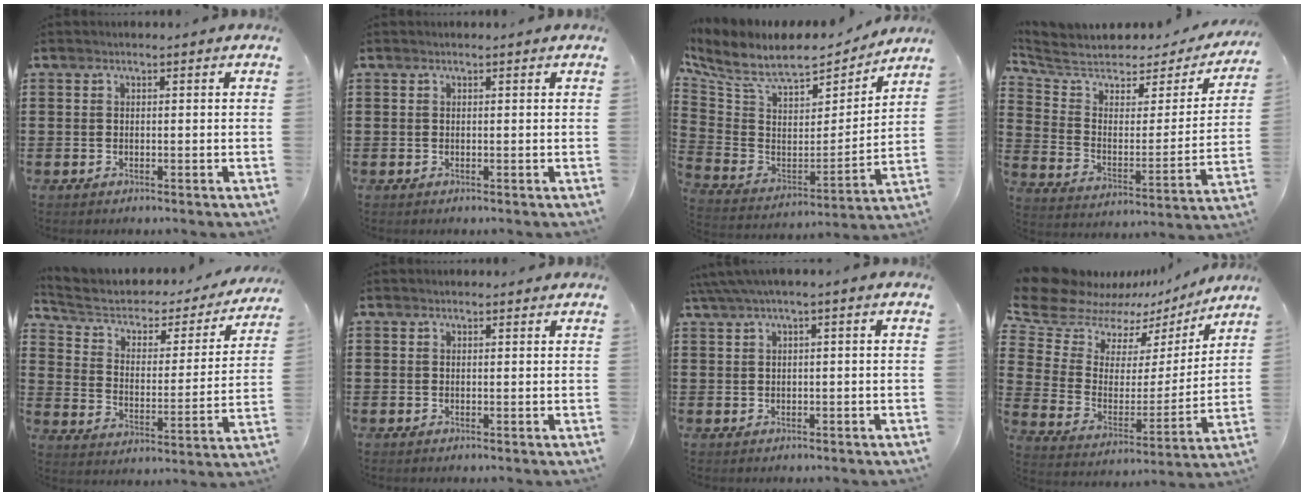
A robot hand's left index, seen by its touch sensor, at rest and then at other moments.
{"total": 0.0}
{"total": 9.4, "force": [7.6, 2.8, 4.7], "torque": [-0.128, -0.051, 0.130]}
{"total": 5.0, "force": [4.2, 2.1, 1.8], "torque": [-0.065, -0.034, 0.067]}
{"total": 4.3, "force": [2.5, 2.7, 2.3], "torque": [-0.063, -0.015, 0.035]}
{"total": 0.5, "force": [0.5, 0.2, 0.1], "torque": [-0.003, 0.001, 0.009]}
{"total": 2.1, "force": [0.3, 0.0, 2.1], "torque": [-0.043, -0.005, 0.004]}
{"total": 10.5, "force": [8.4, 5.6, 2.9], "torque": [-0.107, -0.054, 0.148]}